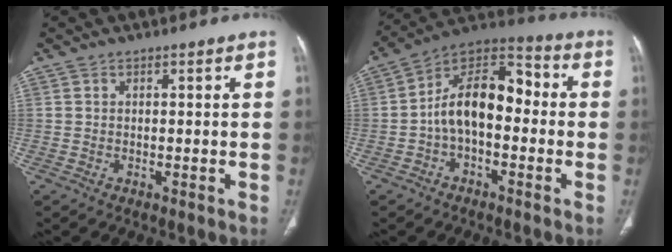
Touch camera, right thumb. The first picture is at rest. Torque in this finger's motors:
{"motor_torque": [1.87, 1.83, 1.30, -0.23, 0.12]}